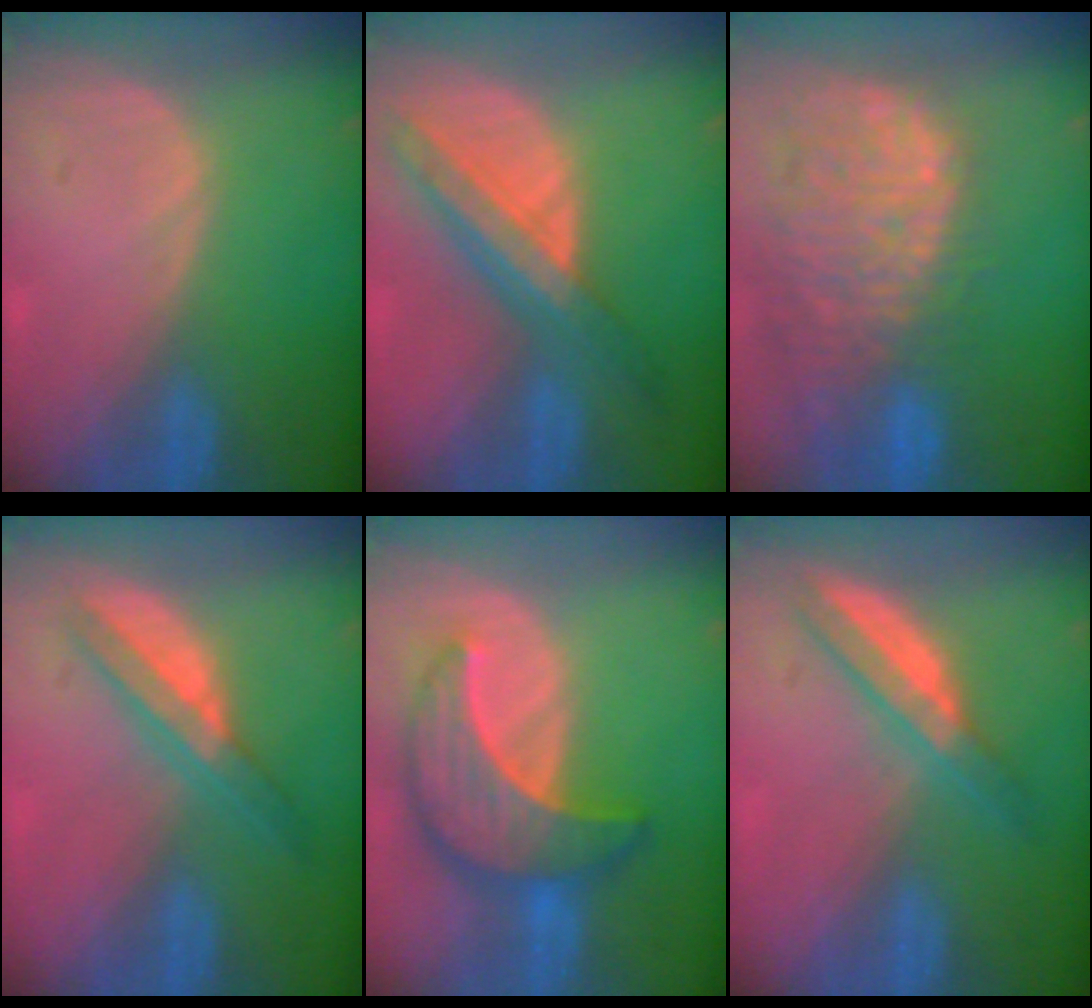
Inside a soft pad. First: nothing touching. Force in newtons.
{"total": 8.8, "press": 7.6, "slide": 4.4}
{"total": 14.0, "press": 11.7, "slide": 7.7}
{"total": 5.7, "press": 5.3, "slide": 2.0}
{"total": 10.0, "press": 10.0, "slide": 0.8}
{"total": 5.8, "press": 5.2, "slide": 2.6}